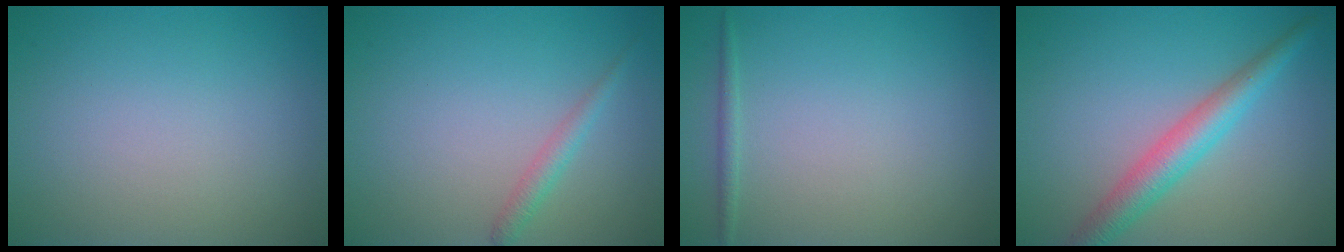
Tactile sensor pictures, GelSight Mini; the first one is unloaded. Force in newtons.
{"total": 1.4, "press": 1.4, "slide": 0.0}
{"total": 0.8, "press": 0.8, "slide": 0.1}
{"total": 4.0, "press": 4.0, "slide": 0.1}